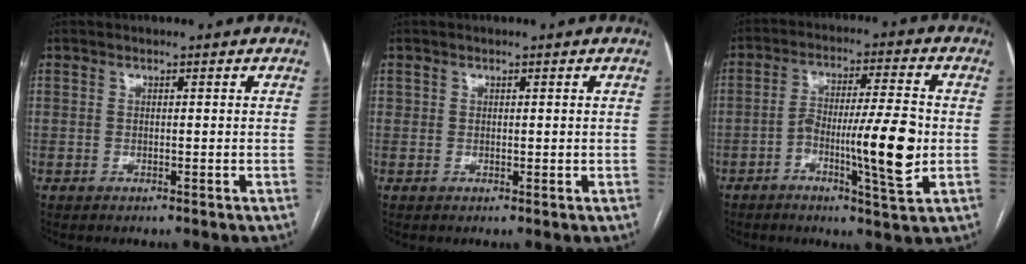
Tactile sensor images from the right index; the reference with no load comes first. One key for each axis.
{"total": 0.9, "fx": 0.5, "fy": 0.7, "fz": 0.1, "tx": 0.010, "ty": -0.001, "tz": 0.006}
{"total": 11.0, "fx": -2.5, "fy": 1.0, "fz": 10.6, "tx": -0.177, "ty": 0.003, "tz": -0.041}